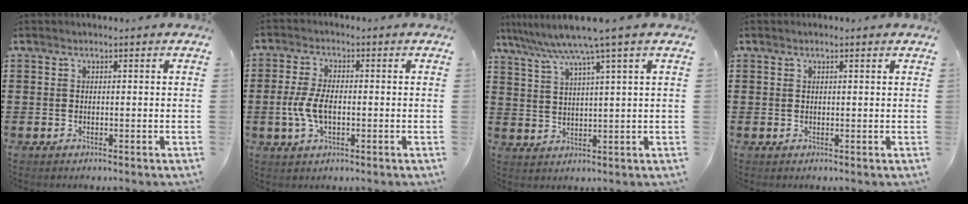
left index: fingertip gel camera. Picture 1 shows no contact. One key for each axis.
{"total": 5.5, "fx": -0.8, "fy": 2.5, "fz": 4.9, "tx": -0.121, "ty": -0.007, "tz": -0.023}
{"total": 6.7, "fx": 4.8, "fy": -0.8, "fz": 4.6, "tx": -0.106, "ty": -0.025, "tz": 0.078}
{"total": 0.8, "fx": 0.5, "fy": 0.0, "fz": 0.6, "tx": -0.012, "ty": 0.000, "tz": 0.010}